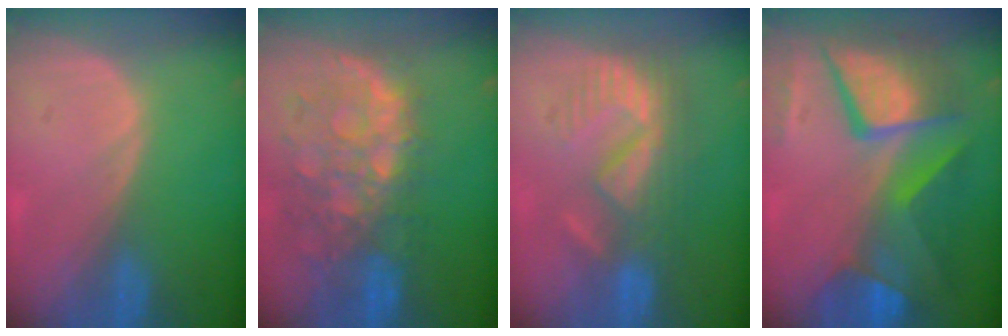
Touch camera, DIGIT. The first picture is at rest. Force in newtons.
{"total": 11.2, "press": 9.8, "slide": 5.5}
{"total": 9.0, "press": 8.1, "slide": 4.0}
{"total": 11.8, "press": 11.7, "slide": 1.2}